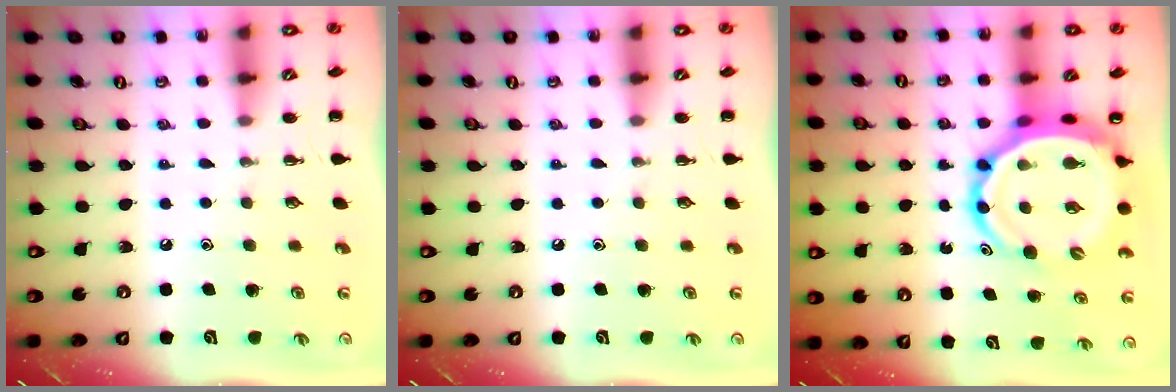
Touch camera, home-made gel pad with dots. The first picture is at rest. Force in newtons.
{"total": 0.0}
{"total": 10.8, "press": 10.4, "slide": 2.9}